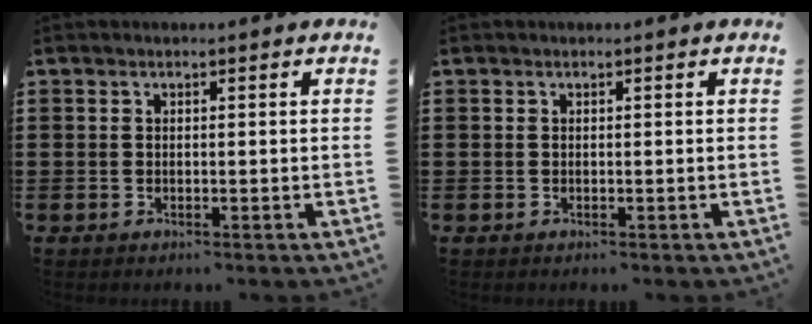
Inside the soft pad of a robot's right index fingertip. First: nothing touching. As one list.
[{"total": 0.0}]